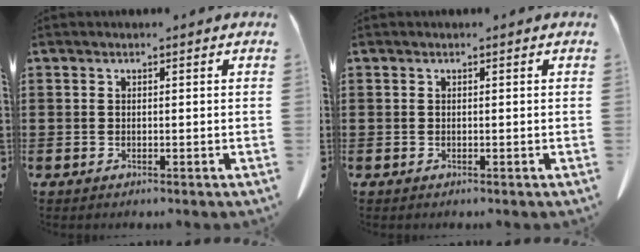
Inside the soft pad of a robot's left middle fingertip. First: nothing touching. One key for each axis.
{"total": 0.0}